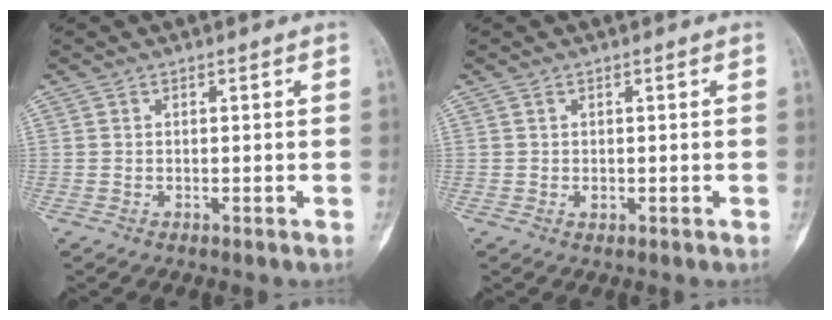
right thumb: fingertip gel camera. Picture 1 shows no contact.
{"total": 1.0, "force": [0.0, 0.7, 0.6], "torque": [-0.010, 0.000, 0.002]}